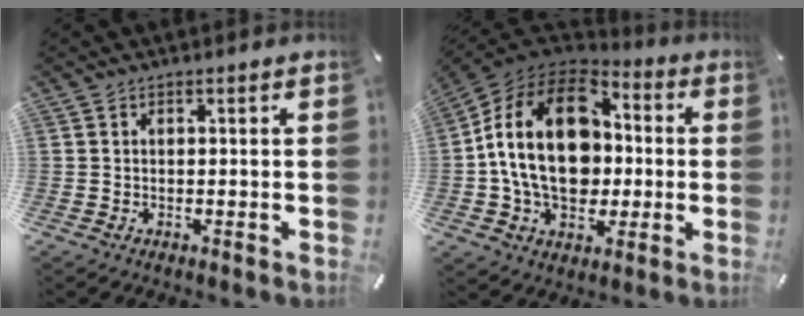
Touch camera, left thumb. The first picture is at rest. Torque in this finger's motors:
{"motor_torque": [1.53, 3.48, 1.16, 0.17, 0.46]}